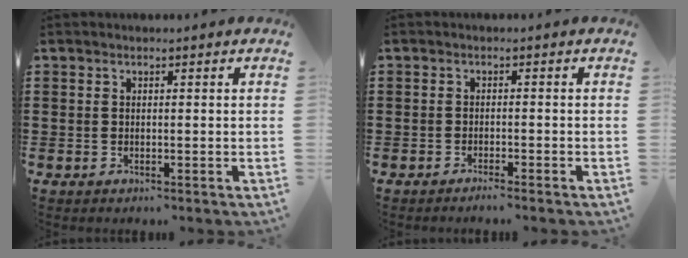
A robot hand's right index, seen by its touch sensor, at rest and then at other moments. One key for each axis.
{"total": 1.4, "fx": -1.3, "fy": -0.2, "fz": 0.4, "tx": -0.007, "ty": 0.001, "tz": -0.025}